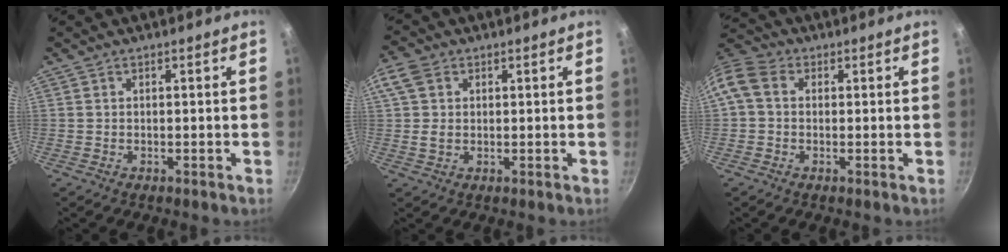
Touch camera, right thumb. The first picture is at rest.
{"total": 5.6, "force": [1.5, 4.2, 3.4], "torque": [-0.061, 0.002, 0.021]}
{"total": 8.1, "force": [0.8, 6.4, 4.9], "torque": [-0.105, 0.024, -0.001]}